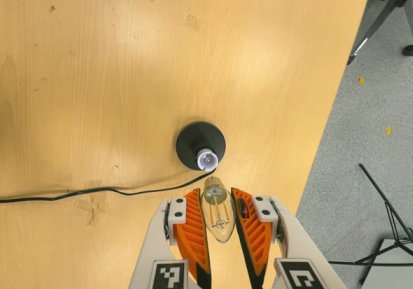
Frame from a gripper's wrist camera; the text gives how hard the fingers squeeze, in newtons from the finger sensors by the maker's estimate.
{"total": 14.1, "left": 14.9, "right": 13.4}